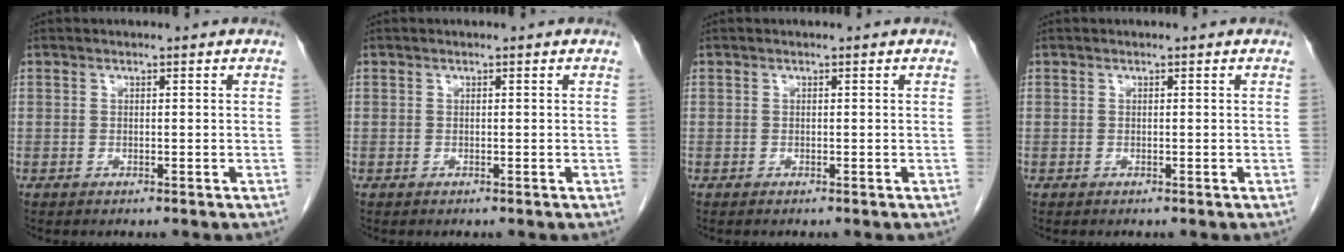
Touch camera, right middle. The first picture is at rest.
{"total": 0.0}
{"total": 0.0}
{"total": 0.0}